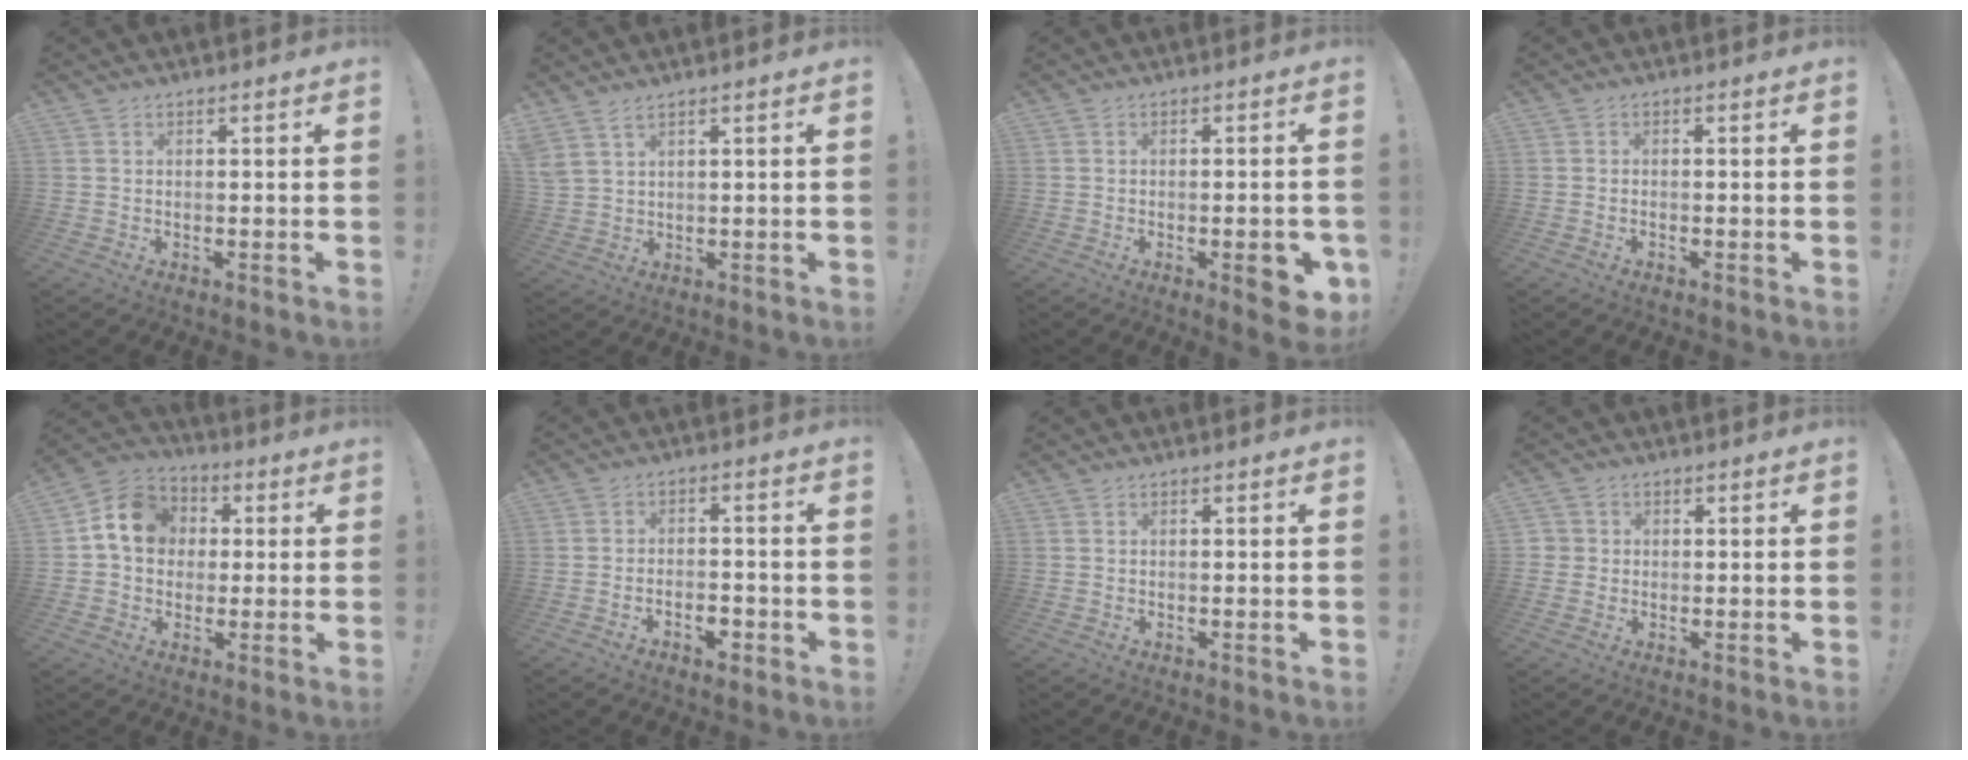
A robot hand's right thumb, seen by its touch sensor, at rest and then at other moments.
{"total": 3.6, "force": [2.6, 0.9, 2.3], "torque": [-0.052, -0.010, 0.052]}
{"total": 6.9, "force": [-2.5, 2.1, 6.1], "torque": [-0.070, 0.004, -0.033]}
{"total": 0.8, "force": [-0.7, 0.1, 0.3], "torque": [-0.007, 0.000, -0.012]}
{"total": 12.4, "force": [2.4, 10.6, 6.1], "torque": [-0.079, 0.010, 0.053]}
{"total": 4.2, "force": [-2.6, 2.2, 2.5], "torque": [-0.028, 0.007, -0.045]}
{"total": 0.0}
{"total": 2.3, "force": [-0.1, 2.2, 0.6], "torque": [-0.005, 0.004, -0.003]}